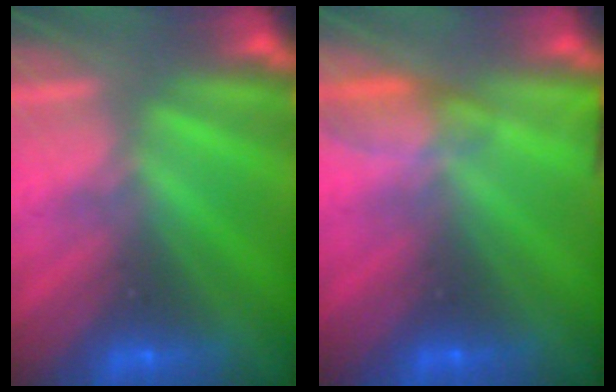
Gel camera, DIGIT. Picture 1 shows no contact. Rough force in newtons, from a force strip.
{"total": 4.8}